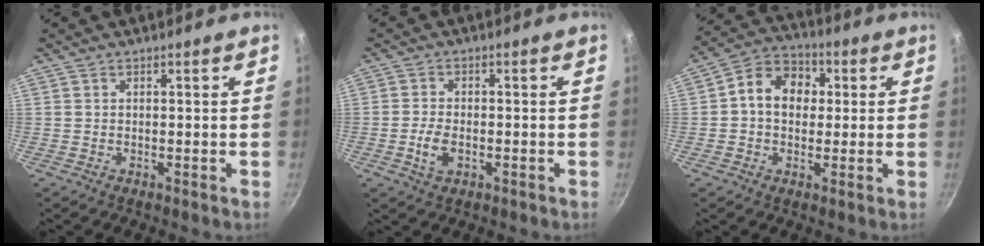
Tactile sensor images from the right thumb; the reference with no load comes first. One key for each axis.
{"total": 4.7, "fx": -1.4, "fy": 2.7, "fz": 3.5, "tx": -0.068, "ty": 0.010, "tz": -0.026}
{"total": 10.2, "fx": 1.1, "fy": 8.1, "fz": 6.1, "tx": -0.067, "ty": 0.022, "tz": -0.002}